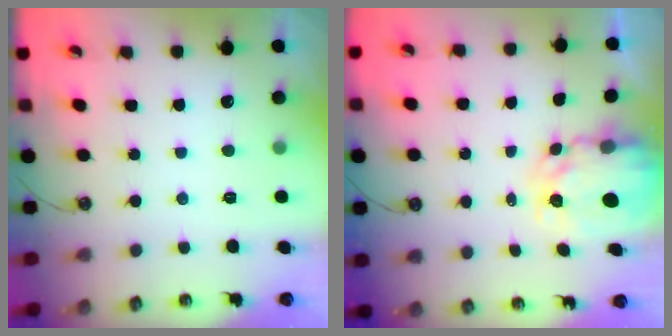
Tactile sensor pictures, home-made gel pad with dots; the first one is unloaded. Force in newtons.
{"total": 6.1, "press": 6.1, "slide": 0.5}